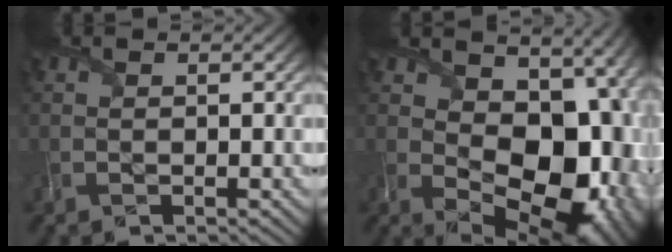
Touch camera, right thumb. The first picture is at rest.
{"total": 15.4, "force": [1.5, 10.4, 11.3], "torque": [-0.146, -0.028, 0.045]}